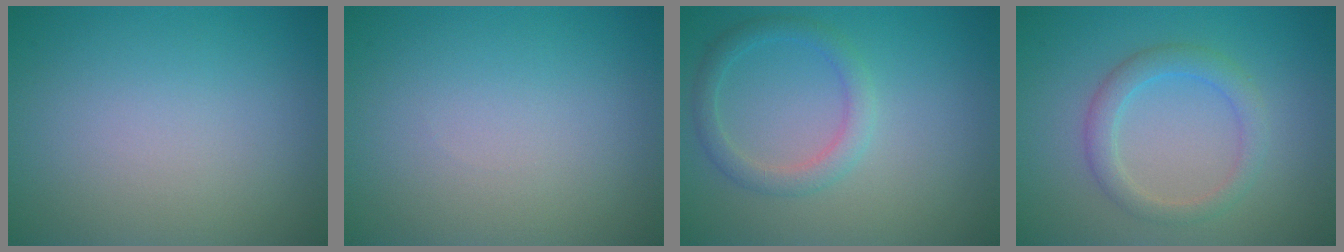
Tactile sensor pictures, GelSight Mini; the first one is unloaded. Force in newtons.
{"total": 0.0}
{"total": 2.3, "press": 2.3, "slide": 0.1}
{"total": 2.7, "press": 2.6, "slide": 0.3}